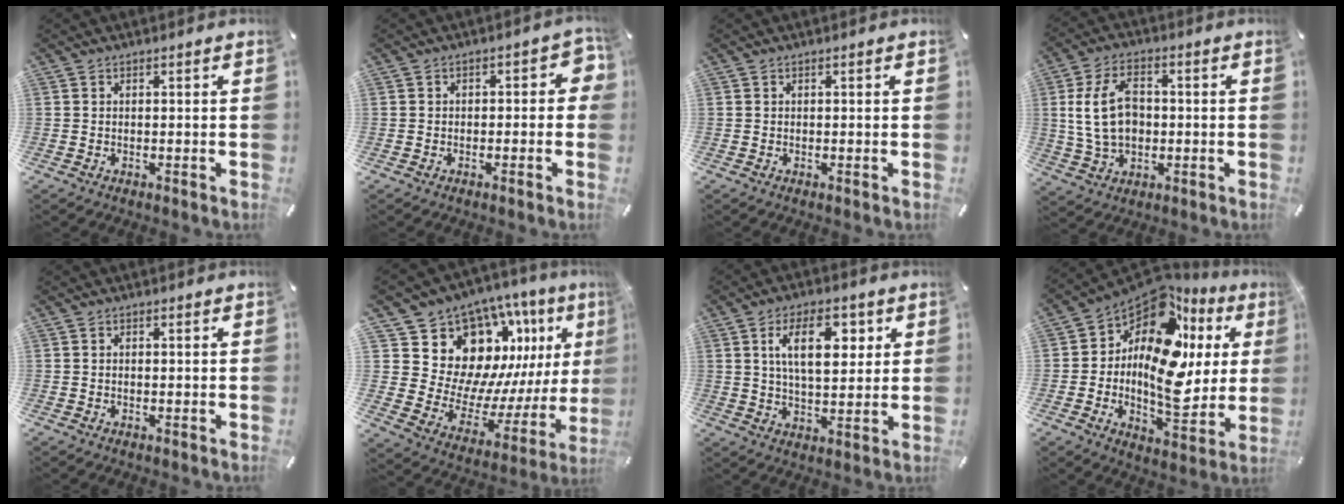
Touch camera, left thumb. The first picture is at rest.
{"total": 4.3, "force": [-0.7, 2.7, 3.3], "torque": [-0.044, 0.011, -0.017]}
{"total": 0.0}
{"total": 11.8, "force": [0.7, 8.1, 8.6], "torque": [-0.174, 0.007, 0.012]}
{"total": 0.5, "force": [0.0, 0.4, 0.4], "torque": [-0.007, 0.001, 0.000]}
{"total": 16.6, "force": [10.7, 11.2, 6.0], "torque": [-0.083, -0.120, 0.214]}
{"total": 12.6, "force": [4.6, 6.6, 9.6], "torque": [-0.151, -0.001, 0.076]}
{"total": 17.7, "force": [4.9, 10.1, 13.7], "torque": [-0.249, -0.071, 0.074]}